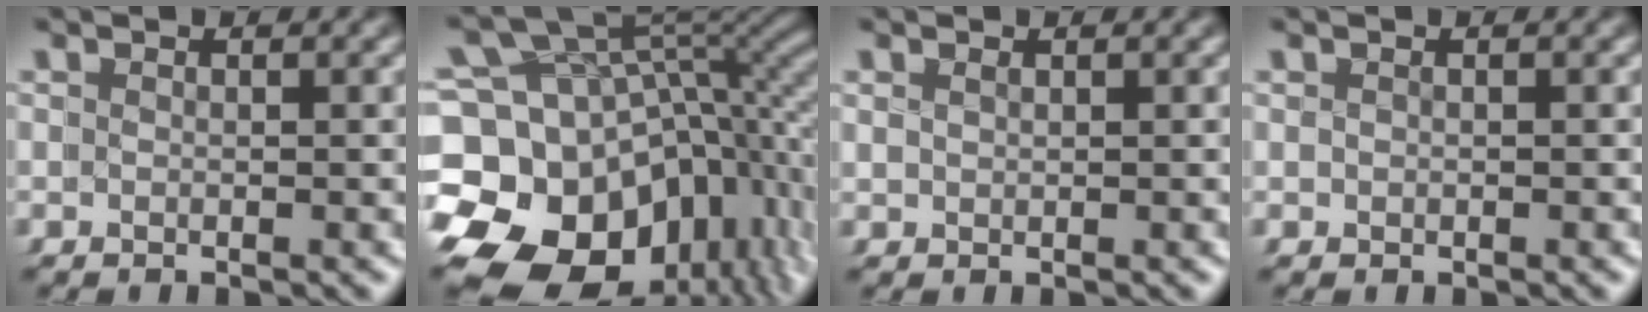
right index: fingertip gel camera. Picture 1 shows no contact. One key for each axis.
{"total": 18.8, "fx": -4.0, "fy": 14.6, "fz": 11.3, "tx": -0.189, "ty": -0.057, "tz": -0.054}
{"total": 1.1, "fx": 0.4, "fy": -0.7, "fz": -0.7, "tx": 0.014, "ty": -0.008, "tz": 0.017}
{"total": 0.7, "fx": 0.1, "fy": -0.4, "fz": -0.5, "tx": 0.007, "ty": -0.008, "tz": 0.006}